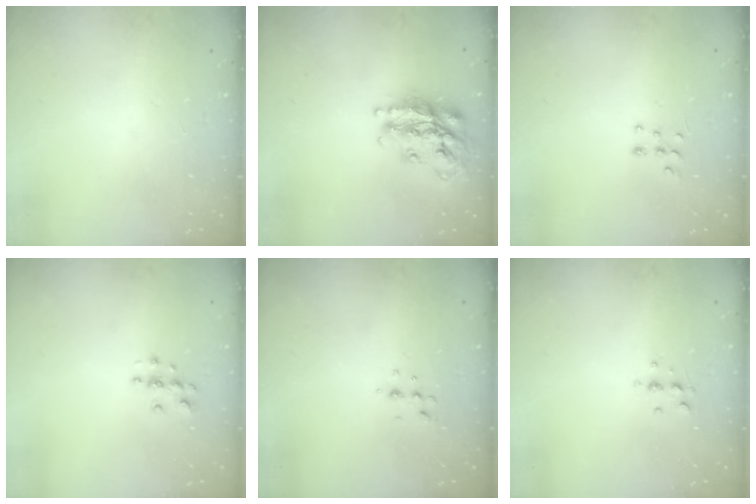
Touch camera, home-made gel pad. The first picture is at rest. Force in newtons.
{"total": 18.0, "press": 17.9, "slide": 1.6}
{"total": 5.9, "press": 5.8, "slide": 0.7}
{"total": 4.0, "press": 4.0, "slide": 0.5}
{"total": 3.8, "press": 3.6, "slide": 1.3}
{"total": 3.5, "press": 3.4, "slide": 0.3}